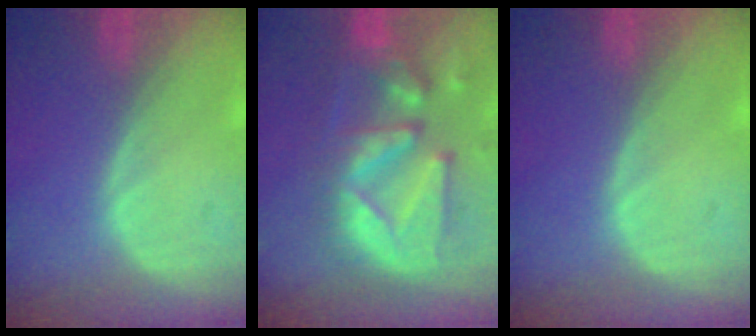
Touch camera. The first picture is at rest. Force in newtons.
{"total": 12.7, "press": 11.2, "slide": 6.0}
{"total": 0.0}